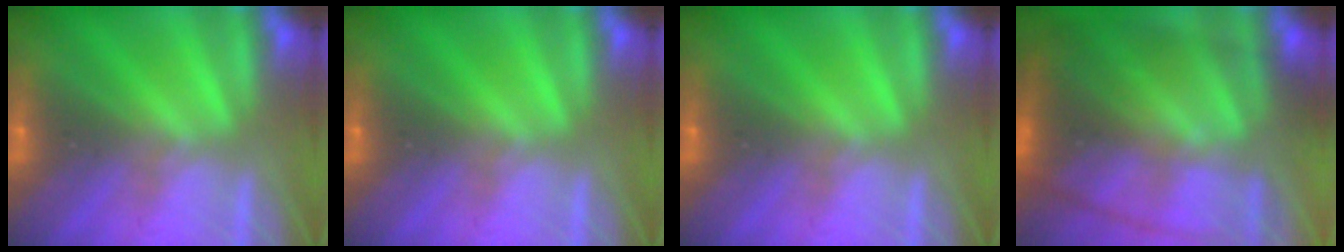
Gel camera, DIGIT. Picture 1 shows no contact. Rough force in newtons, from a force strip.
{"total": 0.0}
{"total": 0.0}
{"total": 7.2}